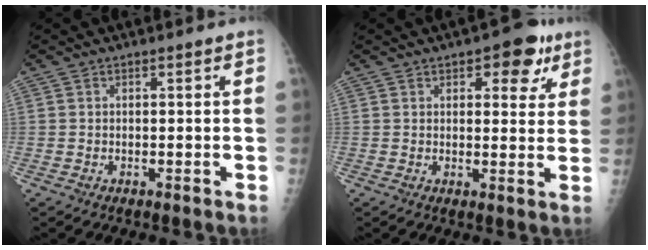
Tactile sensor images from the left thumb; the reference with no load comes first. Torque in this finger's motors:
{"motor_torque": [0.05, 0.25, -0.27, -0.23, 0.09]}